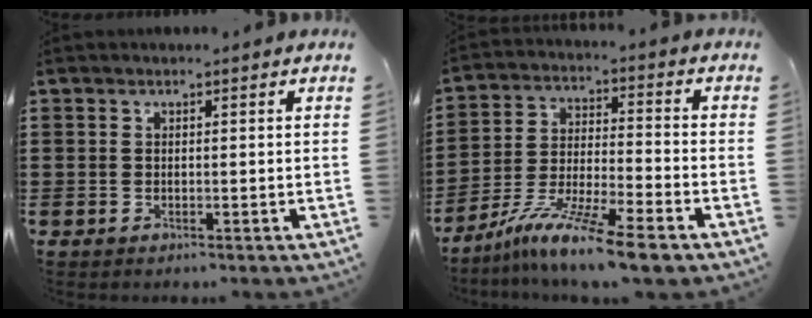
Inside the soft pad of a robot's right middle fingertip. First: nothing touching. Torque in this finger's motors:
{"motor_torque": [2.14, 0.00, 1.05, 0.21]}